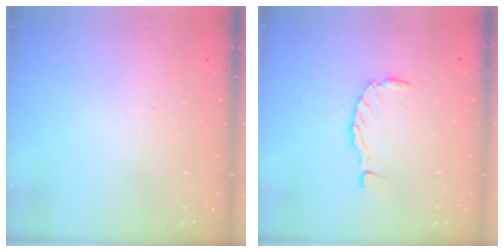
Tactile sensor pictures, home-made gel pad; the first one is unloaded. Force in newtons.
{"total": 0.0}